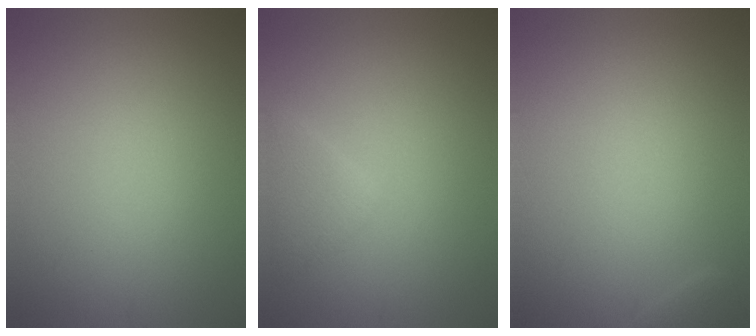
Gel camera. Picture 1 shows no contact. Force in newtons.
{"total": 1.6, "press": 1.6, "slide": 0.1}
{"total": 0.9, "press": 0.9, "slide": 0.1}